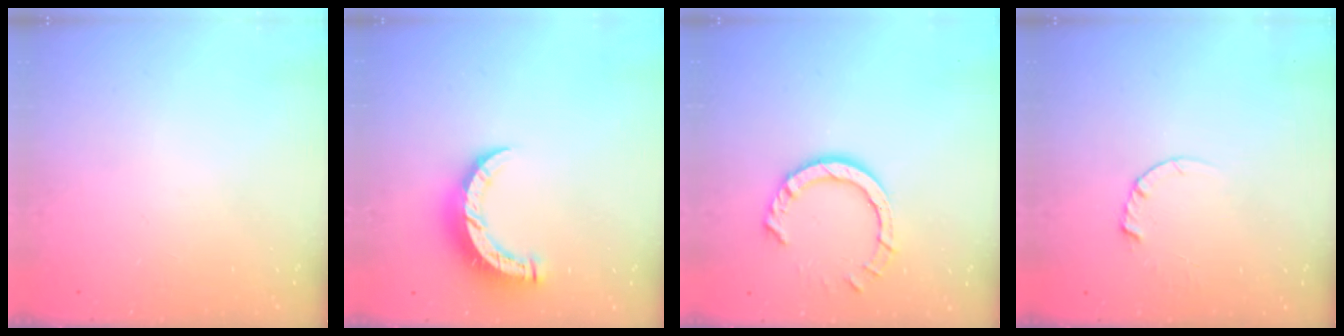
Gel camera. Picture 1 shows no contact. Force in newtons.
{"total": 10.2, "press": 10.1, "slide": 1.0}
{"total": 8.9, "press": 8.8, "slide": 0.8}
{"total": 2.4, "press": 2.4, "slide": 0.3}